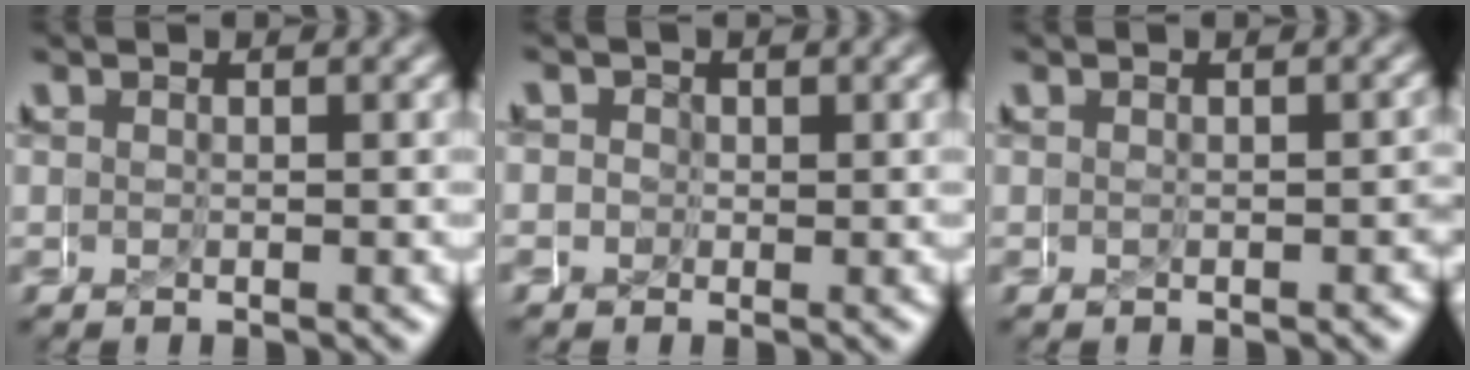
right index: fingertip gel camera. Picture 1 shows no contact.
{"total": 3.1, "force": [-1.0, 2.8, 0.7], "torque": [-0.036, -0.012, -0.023]}
{"total": 0.0}